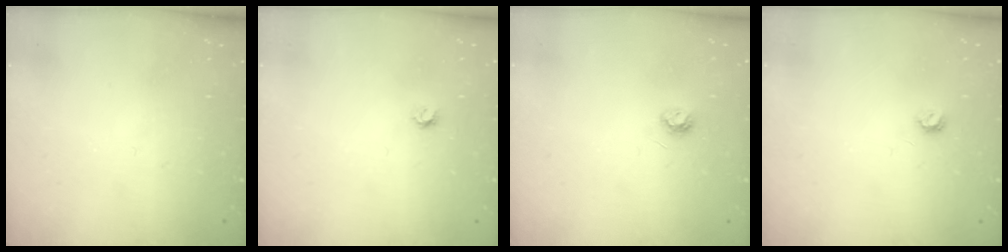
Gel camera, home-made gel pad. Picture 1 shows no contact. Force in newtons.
{"total": 3.2, "press": 3.2, "slide": 0.3}
{"total": 3.8, "press": 3.8, "slide": 0.5}
{"total": 4.0, "press": 4.0, "slide": 0.6}